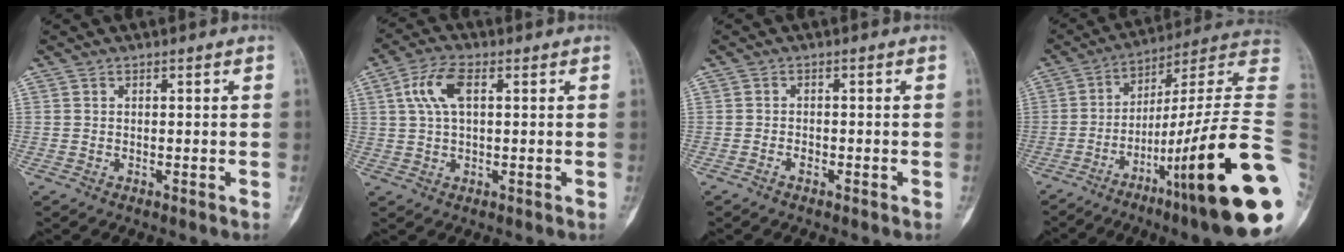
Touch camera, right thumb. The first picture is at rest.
{"total": 6.7, "force": [1.8, 3.1, 5.7], "torque": [-0.125, 0.014, 0.034]}
{"total": 1.1, "force": [-0.8, 0.5, 0.6], "torque": [-0.013, 0.003, -0.015]}
{"total": 30.3, "force": [-9.1, 4.1, 28.6], "torque": [-0.350, 0.054, -0.144]}